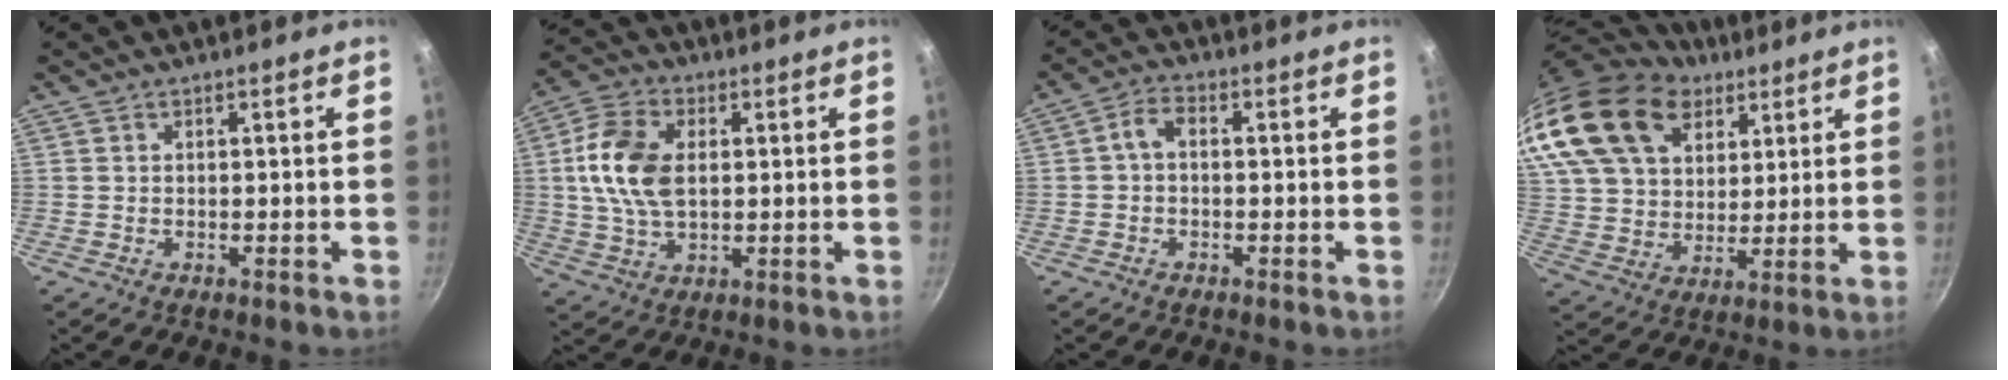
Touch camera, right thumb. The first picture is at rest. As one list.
[{"total": 12.2, "force": [1.5, 7.7, 9.4], "torque": [-0.170, 0.006, 0.022]}, {"total": 3.3, "force": [-0.4, 2.1, 2.5], "torque": [-0.052, 0.019, -0.014]}, {"total": 24.8, "force": [14.0, 15.9, 12.8], "torque": [-0.253, -0.010, 0.264]}]